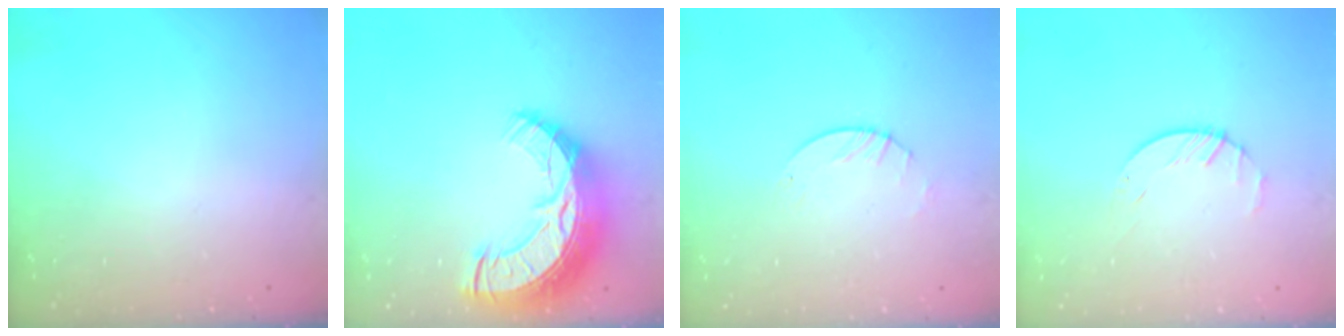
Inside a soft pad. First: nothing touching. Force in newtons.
{"total": 19.3, "press": 19.2, "slide": 1.4}
{"total": 2.6, "press": 2.6, "slide": 0.3}
{"total": 1.6, "press": 1.6, "slide": 0.3}